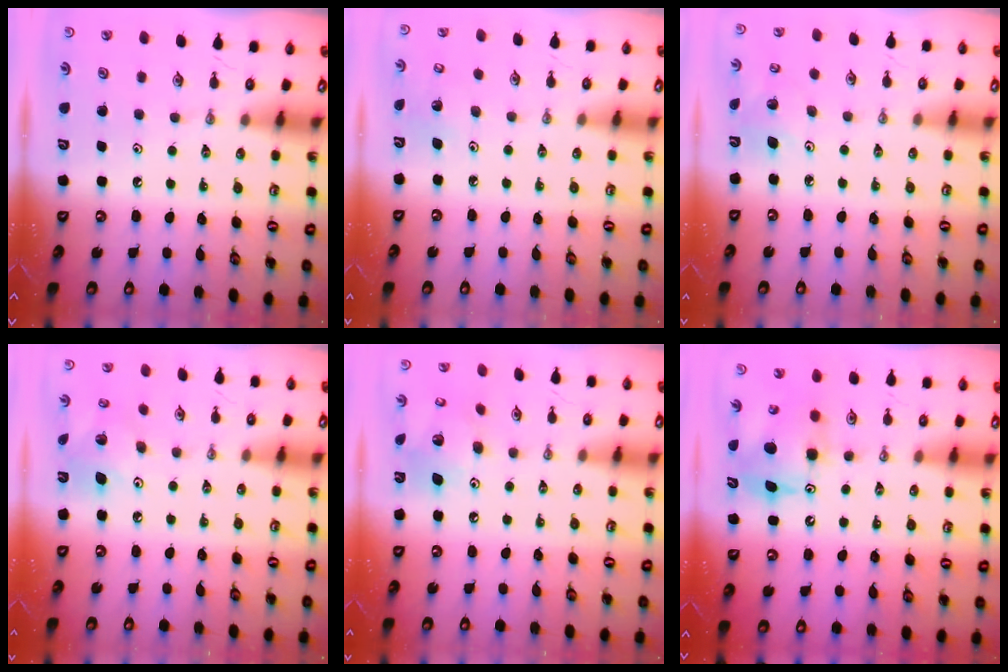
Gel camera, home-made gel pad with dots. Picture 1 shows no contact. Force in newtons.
{"total": 4.3, "press": 4.3, "slide": 0.3}
{"total": 3.8, "press": 3.5, "slide": 1.6}
{"total": 9.2, "press": 9.2, "slide": 0.7}
{"total": 10.9, "press": 10.9, "slide": 0.6}
{"total": 8.8, "press": 8.8, "slide": 0.3}